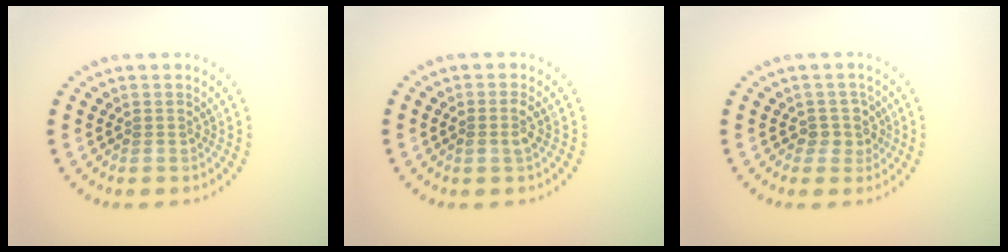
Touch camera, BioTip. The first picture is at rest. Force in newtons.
{"total": 1.2, "press": 1.1, "slide": 0.4}
{"total": 2.0, "press": 1.7, "slide": 1.1}